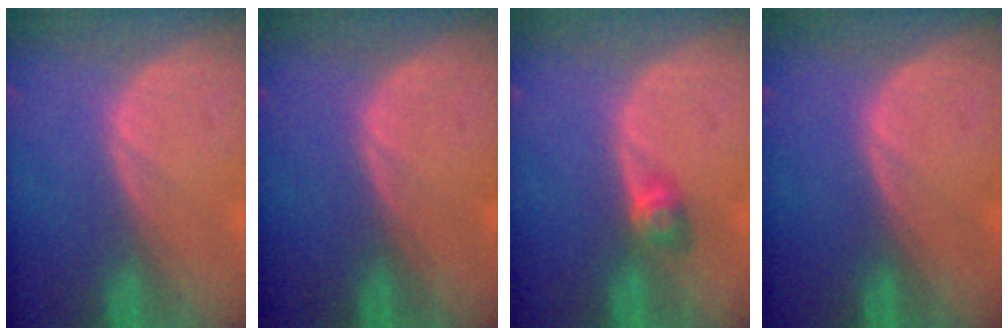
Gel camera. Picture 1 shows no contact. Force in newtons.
{"total": 0.0}
{"total": 2.9, "press": 2.6, "slide": 1.4}
{"total": 0.0}